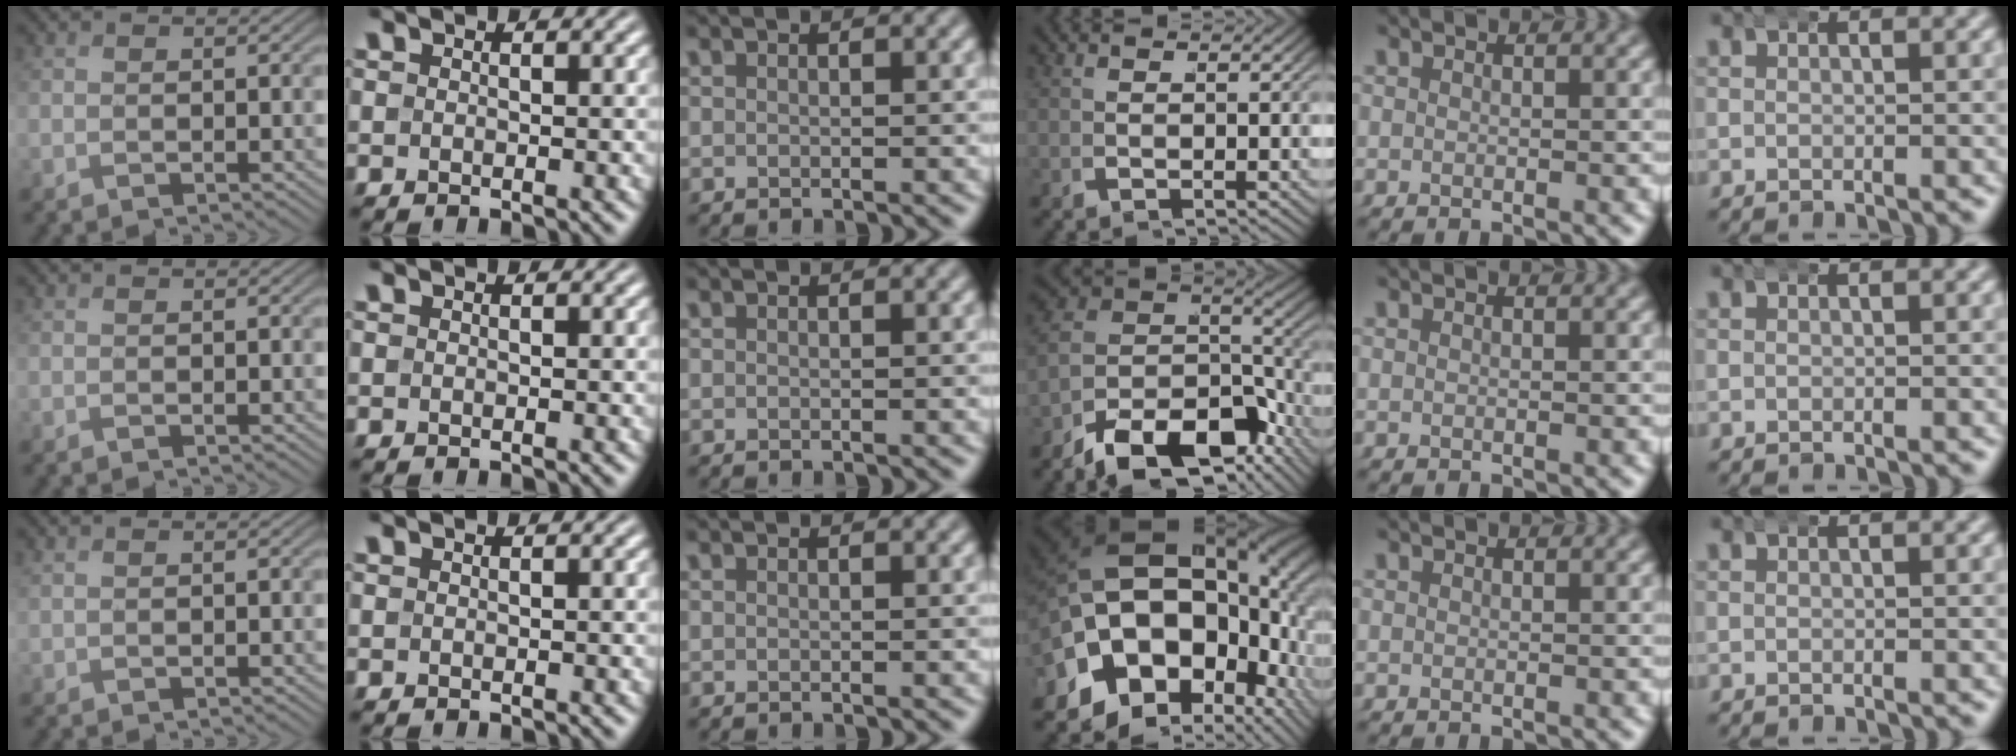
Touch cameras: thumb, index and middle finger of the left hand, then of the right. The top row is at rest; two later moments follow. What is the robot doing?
{"motion": "wrap", "object": "bandana"}